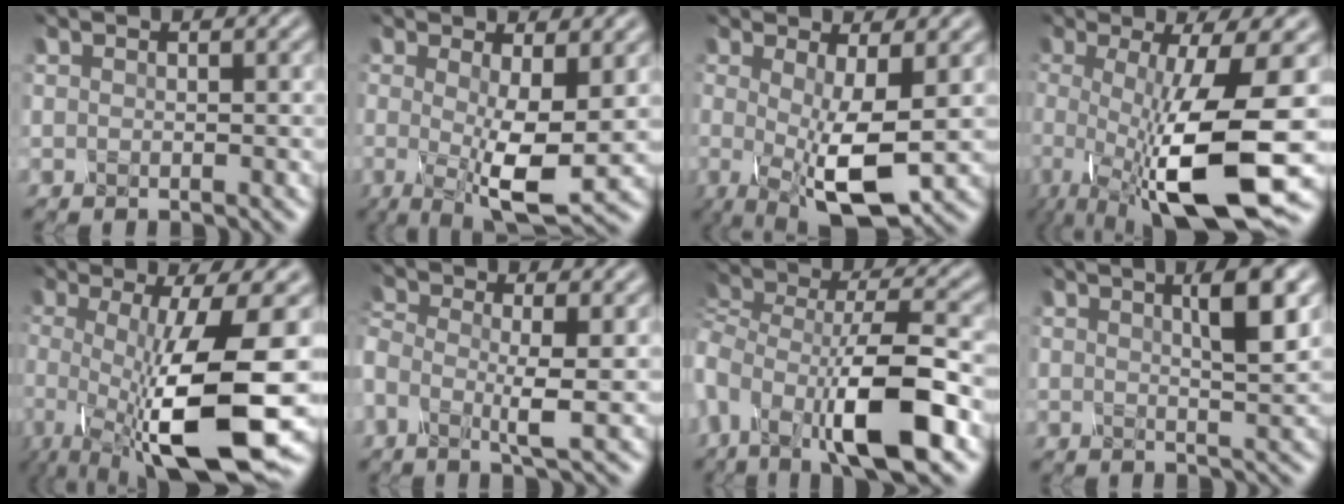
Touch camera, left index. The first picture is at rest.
{"total": 7.0, "force": [-0.3, 1.9, 6.8], "torque": [-0.105, -0.015, -0.007]}
{"total": 7.1, "force": [-0.9, 1.9, 6.8], "torque": [-0.114, -0.011, -0.016]}
{"total": 13.4, "force": [-3.4, 3.4, 12.5], "torque": [-0.193, -0.019, -0.057]}
{"total": 13.9, "force": [-3.3, 3.5, 13.0], "torque": [-0.192, -0.015, -0.056]}
{"total": 3.8, "force": [-1.4, 0.9, 3.4], "torque": [-0.068, -0.006, -0.035]}
{"total": 10.1, "force": [-4.2, 3.6, 8.5], "torque": [-0.152, 0.003, -0.087]}
{"total": 4.7, "force": [1.6, 1.2, 4.3], "torque": [-0.054, 0.002, 0.020]}